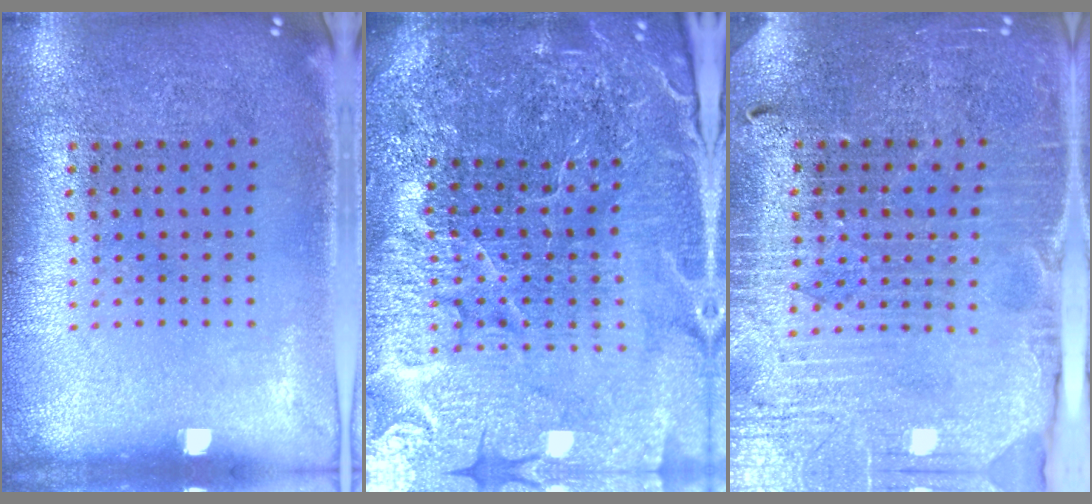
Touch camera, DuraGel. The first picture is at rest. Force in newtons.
{"total": 6.0, "press": 5.3, "slide": 2.6}
{"total": 3.8, "press": 3.7, "slide": 0.9}